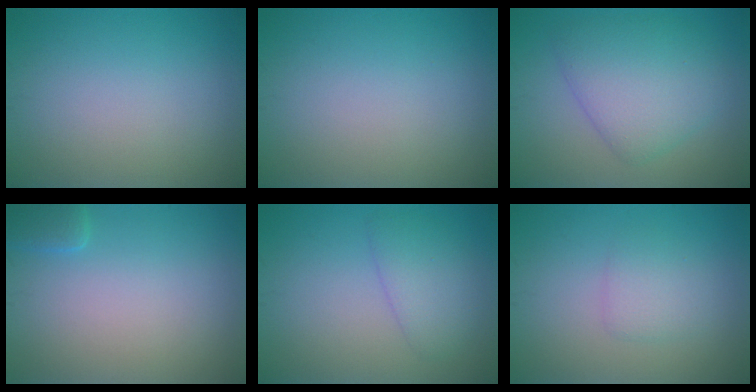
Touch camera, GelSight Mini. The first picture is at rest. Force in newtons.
{"total": 0.0}
{"total": 5.7, "press": 5.7, "slide": 0.2}
{"total": 1.4, "press": 1.4, "slide": 0.1}
{"total": 2.7, "press": 2.7, "slide": 0.3}
{"total": 1.9, "press": 1.9, "slide": 0.1}